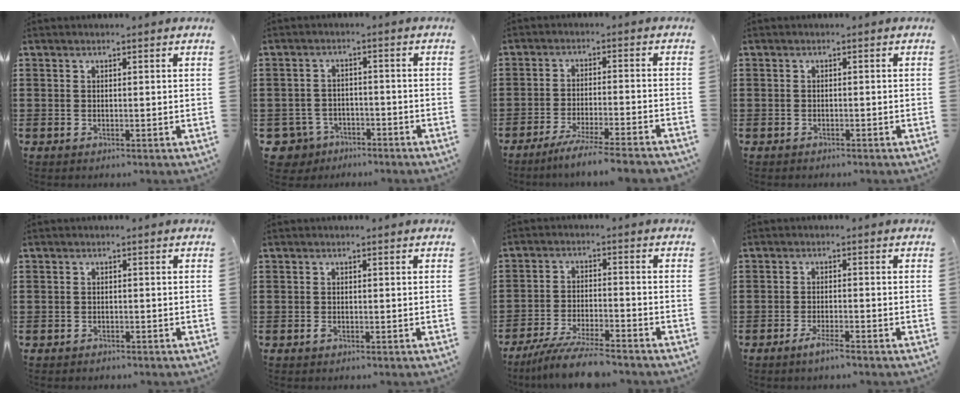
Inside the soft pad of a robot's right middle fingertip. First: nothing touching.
{"total": 3.8, "force": [-3.2, 1.8, 0.7], "torque": [-0.040, -0.002, -0.073]}
{"total": 5.0, "force": [-4.5, -0.5, 2.1], "torque": [-0.038, -0.013, -0.086]}
{"total": 0.7, "force": [-0.6, 0.4, -0.1], "torque": [0.001, 0.004, -0.015]}
{"total": 0.9, "force": [-0.8, 0.4, -0.1], "torque": [0.002, 0.004, -0.019]}
{"total": 0.6, "force": [-0.3, 0.3, 0.4], "torque": [-0.010, -0.003, -0.006]}
{"total": 7.2, "force": [-6.5, 0.3, 3.2], "torque": [-0.070, -0.008, -0.125]}
{"total": 2.4, "force": [-1.8, 0.1, 1.6], "torque": [-0.027, 0.002, -0.034]}